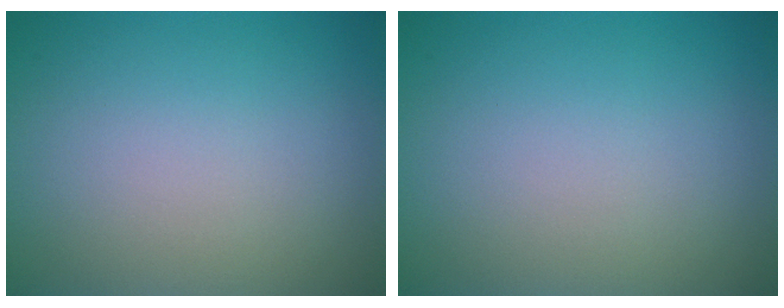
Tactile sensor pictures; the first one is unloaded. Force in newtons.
{"total": 0.0}